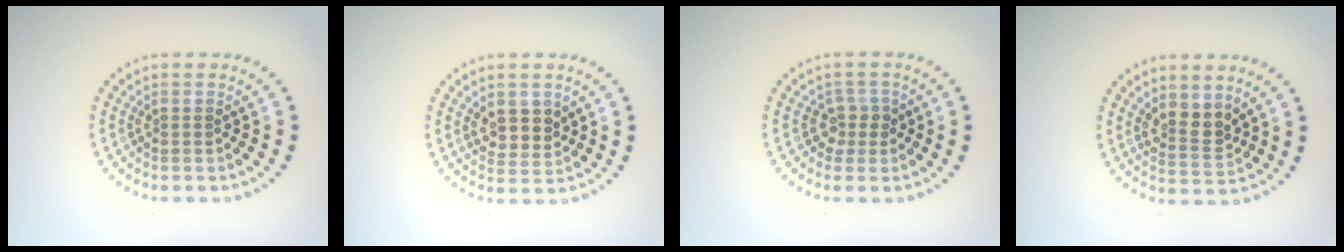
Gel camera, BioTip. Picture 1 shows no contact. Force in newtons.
{"total": 2.8, "press": 2.5, "slide": 1.3}
{"total": 1.7, "press": 1.3, "slide": 1.1}
{"total": 2.6, "press": 2.4, "slide": 1.2}